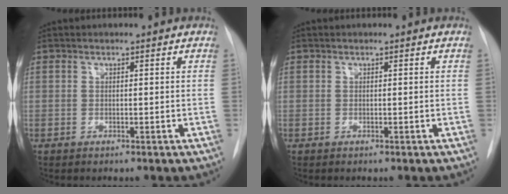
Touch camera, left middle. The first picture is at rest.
{"total": 0.0}